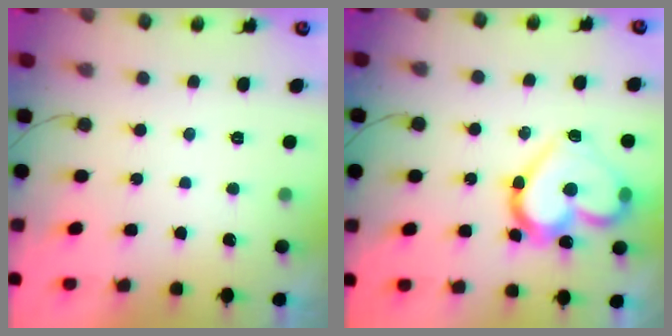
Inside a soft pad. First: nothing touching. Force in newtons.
{"total": 18.3, "press": 18.3, "slide": 1.3}